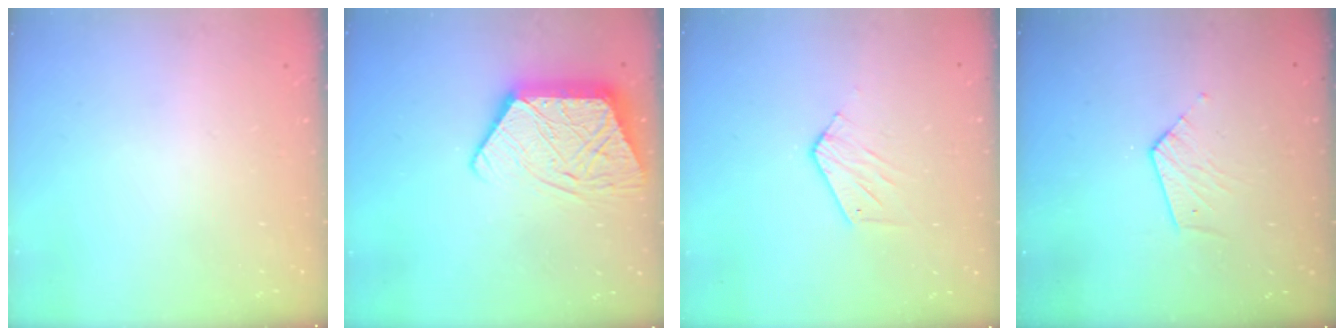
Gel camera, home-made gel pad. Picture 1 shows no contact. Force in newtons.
{"total": 14.4, "press": 14.3, "slide": 1.2}
{"total": 6.4, "press": 6.4, "slide": 0.4}
{"total": 4.6, "press": 4.6, "slide": 0.4}